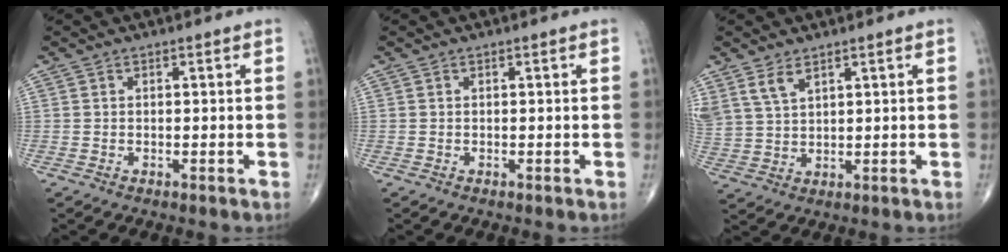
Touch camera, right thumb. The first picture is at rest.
{"total": 0.0}
{"total": 5.4, "force": [3.5, 2.5, 3.2], "torque": [-0.065, -0.011, 0.082]}